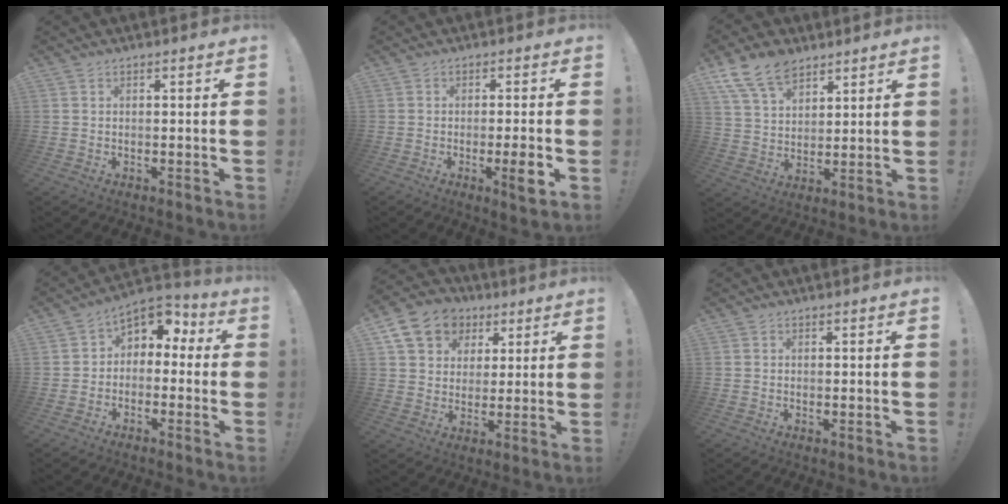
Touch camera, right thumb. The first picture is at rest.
{"total": 5.4, "force": [-2.0, 0.0, 5.1], "torque": [-0.070, -0.006, -0.033]}
{"total": 12.8, "force": [8.9, 7.5, 5.4], "torque": [-0.105, -0.044, 0.173]}
{"total": 6.5, "force": [1.7, 5.2, 3.6], "torque": [-0.046, -0.011, 0.037]}
{"total": 14.0, "force": [6.5, 11.1, 5.6], "torque": [-0.079, -0.029, 0.131]}
{"total": 0.0}